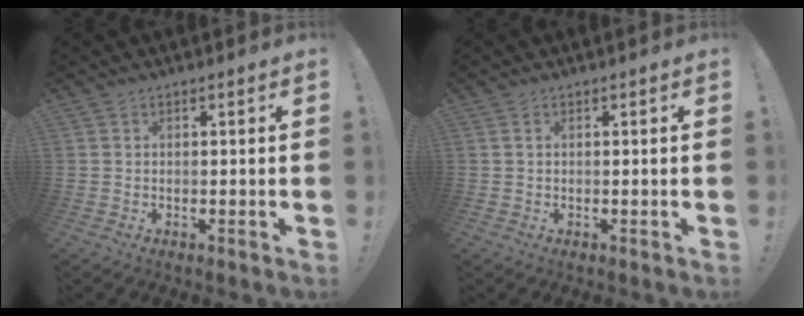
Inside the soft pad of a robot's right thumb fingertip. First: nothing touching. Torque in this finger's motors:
{"motor_torque": [-0.27, 0.12, 0.03, -0.05, 0.03]}